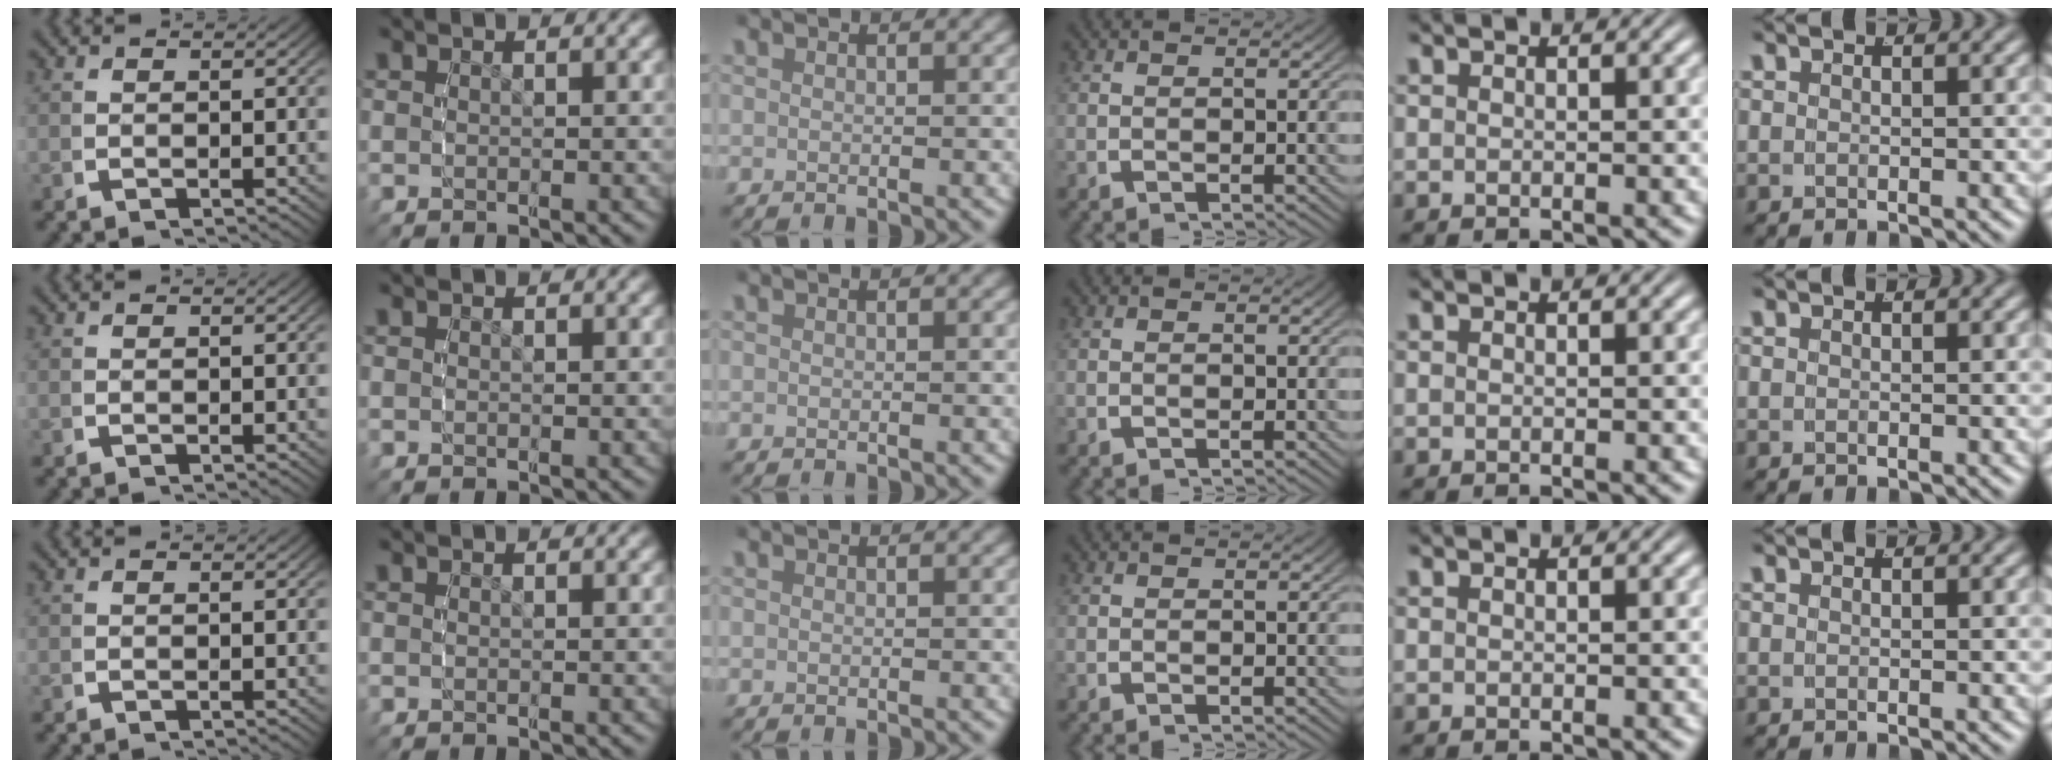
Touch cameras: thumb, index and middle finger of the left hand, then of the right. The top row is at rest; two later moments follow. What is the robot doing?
{"motion": "reach", "object": "paper"}